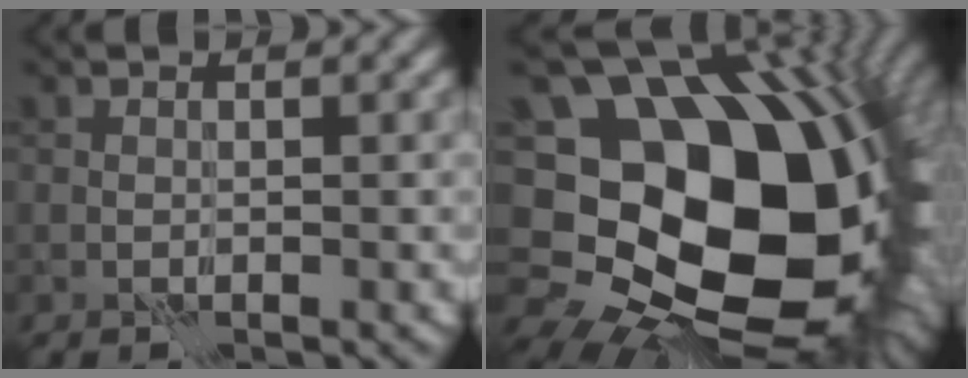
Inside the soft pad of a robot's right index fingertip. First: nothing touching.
{"total": 20.7, "force": [-0.5, 15.6, 13.5], "torque": [-0.242, -0.052, 0.032]}